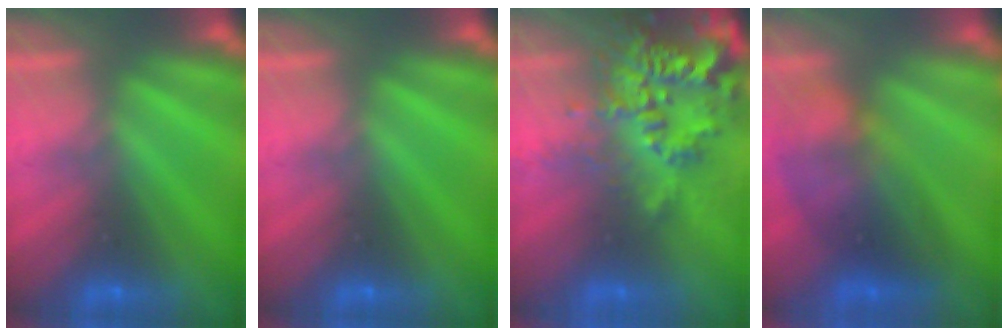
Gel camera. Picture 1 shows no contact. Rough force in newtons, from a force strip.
{"total": 0.0}
{"total": 8.3}
{"total": 7.5}